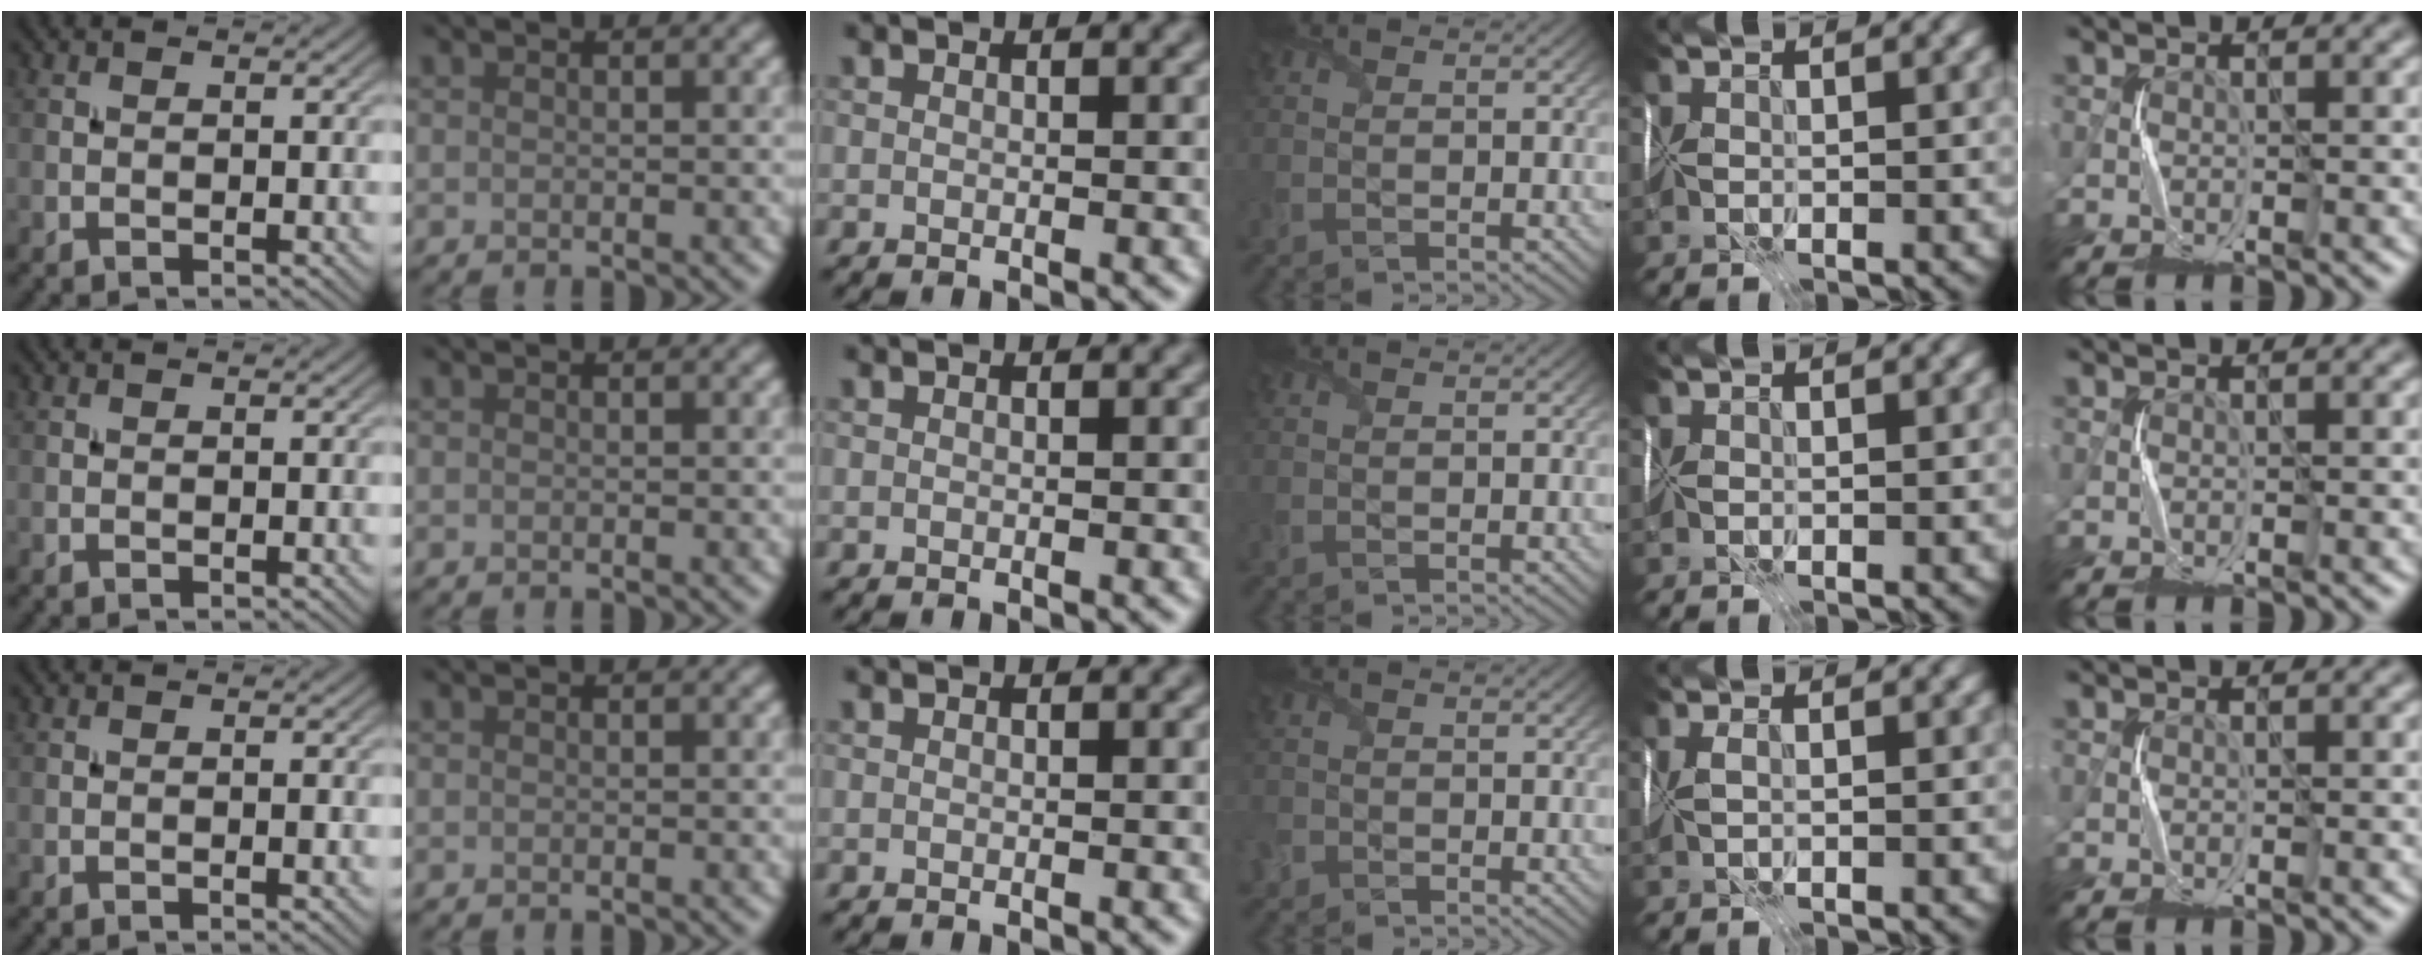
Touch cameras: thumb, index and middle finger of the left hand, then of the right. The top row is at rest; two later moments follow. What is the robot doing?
{"motion": "fold", "object": "shipping label"}